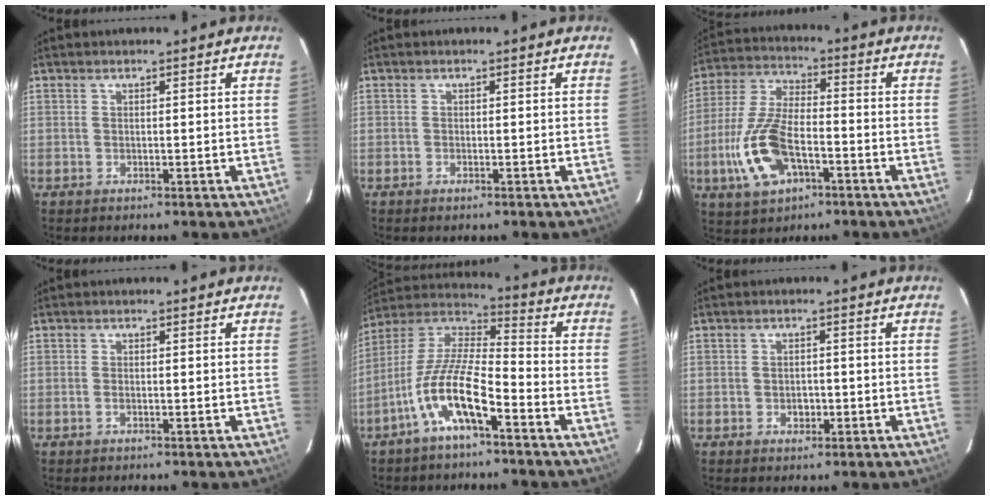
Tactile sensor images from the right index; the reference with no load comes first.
{"total": 0.7, "force": [-0.5, 0.3, 0.3], "torque": [-0.007, -0.001, -0.011]}
{"total": 14.6, "force": [-5.3, 6.9, 11.7], "torque": [-0.261, -0.004, -0.097]}
{"total": 0.9, "force": [-0.4, 0.4, 0.6], "torque": [-0.014, 0.000, -0.009]}
{"total": 13.0, "force": [-6.8, 3.2, 10.6], "torque": [-0.214, -0.003, -0.132]}
{"total": 2.2, "force": [-0.7, 1.8, 1.1], "torque": [-0.017, 0.004, -0.005]}